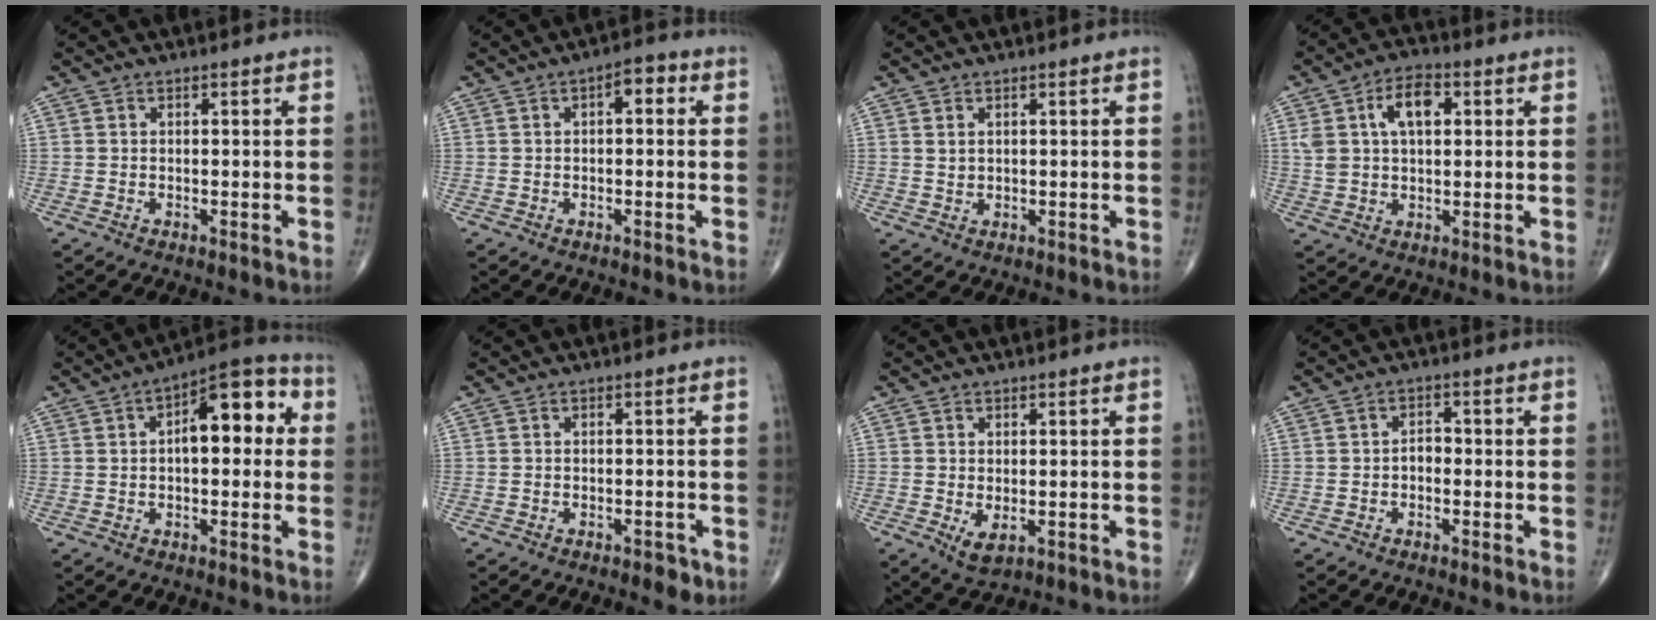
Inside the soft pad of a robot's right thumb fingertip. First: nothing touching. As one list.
[{"total": 3.9, "force": [0.8, 1.9, 3.3], "torque": [-0.037, 0.013, 0.003]}, {"total": 1.2, "force": [0.7, 0.7, 0.7], "torque": [-0.008, -0.006, 0.017]}, {"total": 9.4, "force": [2.8, 5.3, 7.2], "torque": [-0.119, 0.011, 0.046]}, {"total": 12.5, "force": [2.1, 5.8, 10.9], "torque": [-0.127, 0.032, 0.022]}, {"total": 2.1, "force": [-1.2, 1.0, 1.4], "torque": [-0.015, 0.004, -0.012]}, {"total": 3.1, "force": [-0.5, 1.6, 2.6], "torque": [-0.040, -0.005, 0.004]}, {"total": 2.1, "force": [-0.7, 1.4, 1.4], "torque": [-0.011, 0.010, -0.017]}]